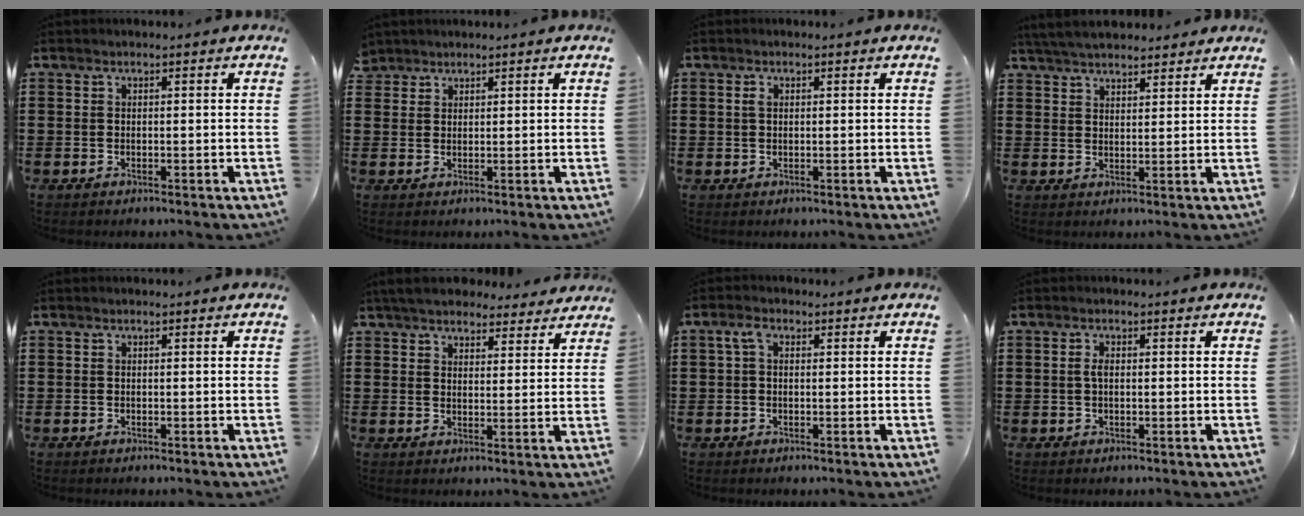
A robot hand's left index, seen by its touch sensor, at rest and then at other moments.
{"total": 1.9, "force": [1.7, 0.8, 0.0], "torque": [-0.005, 0.003, 0.034]}
{"total": 1.1, "force": [0.3, 0.7, 0.8], "torque": [-0.017, 0.005, 0.006]}
{"total": 4.5, "force": [4.4, 0.6, 1.1], "torque": [-0.033, -0.007, 0.083]}
{"total": 0.0}
{"total": 5.5, "force": [5.1, 1.3, 1.4], "torque": [-0.045, -0.014, 0.095]}
{"total": 2.7, "force": [0.7, 1.6, 2.1], "torque": [-0.055, 0.006, 0.008]}
{"total": 1.7, "force": [0.2, 0.7, 1.5], "torque": [-0.032, 0.002, 0.002]}